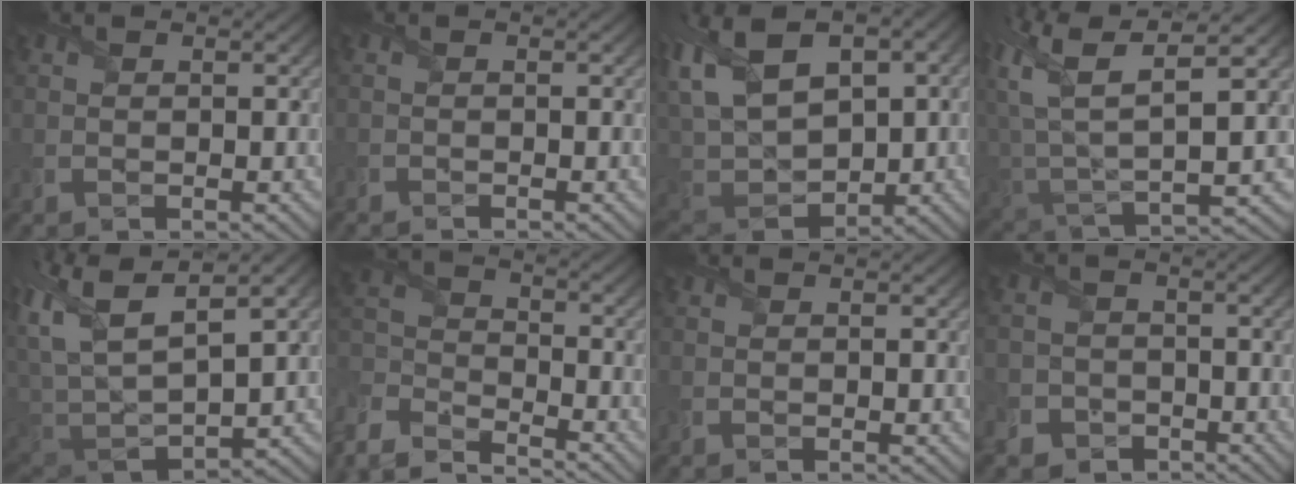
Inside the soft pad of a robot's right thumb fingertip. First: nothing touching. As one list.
[{"total": 0.9, "force": [-0.9, 0.0, -0.2], "torque": [0.005, -0.002, -0.020]}, {"total": 14.1, "force": [2.9, 9.5, 10.0], "torque": [-0.243, 0.005, 0.060]}, {"total": 13.5, "force": [4.8, 6.2, 11.0], "torque": [-0.252, -0.002, 0.093]}, {"total": 14.5, "force": [5.2, 6.2, 12.0], "torque": [-0.286, 0.008, 0.103]}, {"total": 8.9, "force": [-7.3, 3.4, 3.7], "torque": [-0.104, -0.019, -0.145]}, {"total": 0.0}, {"total": 6.6, "force": [-3.8, 5.3, 0.8], "torque": [-0.041, -0.022, -0.087]}]